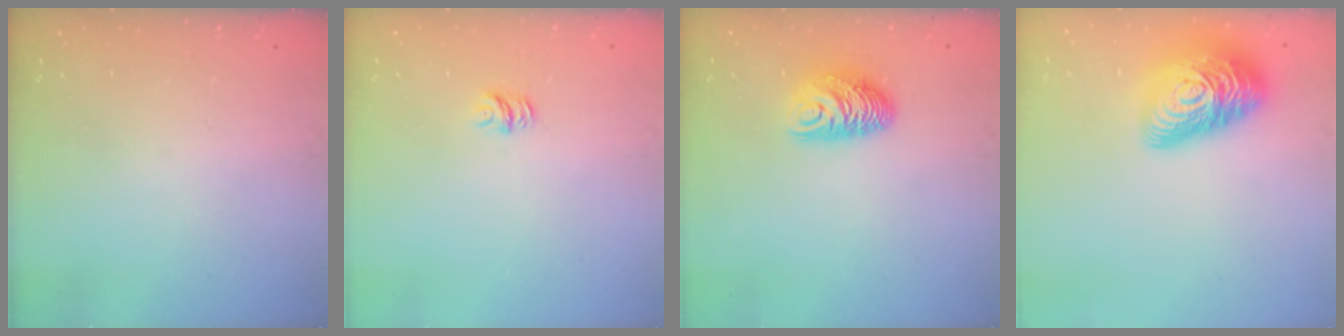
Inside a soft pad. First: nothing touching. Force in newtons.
{"total": 4.1, "press": 4.1, "slide": 0.3}
{"total": 9.0, "press": 9.0, "slide": 0.3}
{"total": 21.0, "press": 21.0, "slide": 1.1}